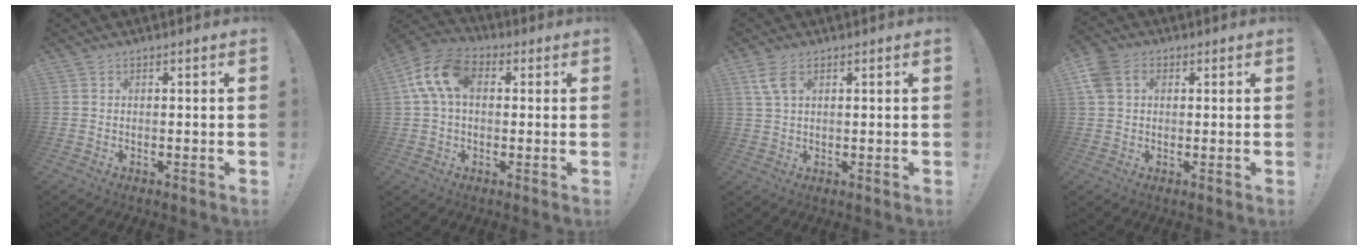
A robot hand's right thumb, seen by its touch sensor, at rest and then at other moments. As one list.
[{"total": 14.0, "force": [3.1, 8.9, 10.3], "torque": [-0.193, 0.011, 0.059]}, {"total": 5.3, "force": [2.3, 2.9, 3.9], "torque": [-0.076, -0.005, 0.042]}, {"total": 6.7, "force": [2.1, 5.0, 3.9], "torque": [-0.087, 0.005, 0.043]}]